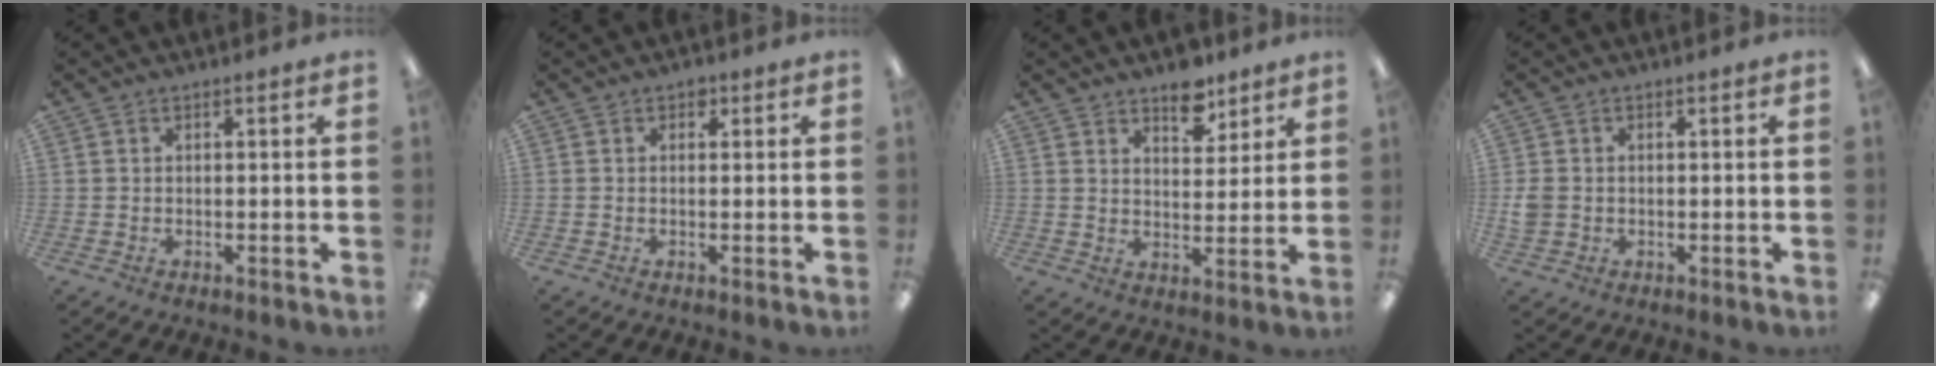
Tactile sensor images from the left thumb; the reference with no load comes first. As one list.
[{"total": 1.5, "force": [0.7, 1.1, 0.6], "torque": [-0.005, -0.001, 0.011]}, {"total": 7.4, "force": [5.7, 3.6, 2.9], "torque": [-0.017, -0.038, 0.095]}, {"total": 3.0, "force": [-0.1, 2.7, 1.3], "torque": [-0.014, 0.003, -0.003]}]